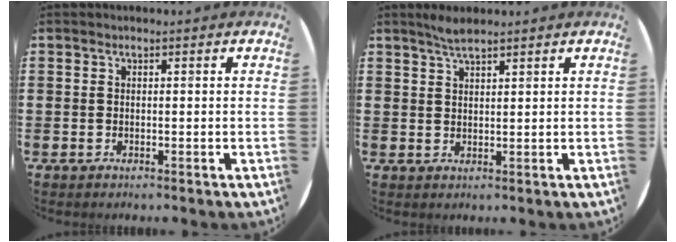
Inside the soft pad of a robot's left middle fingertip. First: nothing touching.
{"total": 2.5, "force": [2.2, 0.3, 1.1], "torque": [-0.024, 0.003, 0.039]}